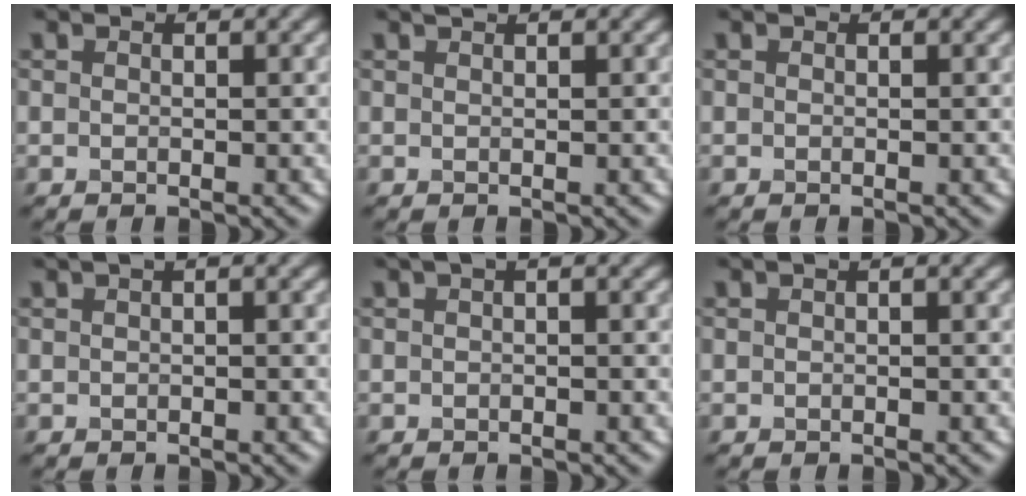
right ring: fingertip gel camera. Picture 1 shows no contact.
{"total": 0.7, "force": [0.6, 0.1, 0.3], "torque": [-0.002, -0.001, 0.008]}
{"total": 0.0}
{"total": 1.8, "force": [0.8, 0.4, 1.5], "torque": [-0.025, 0.003, 0.007]}
{"total": 1.6, "force": [0.7, 0.4, 1.4], "torque": [-0.024, 0.003, 0.007]}
{"total": 0.9, "force": [0.3, 0.3, 0.8], "torque": [-0.016, 0.001, 0.002]}